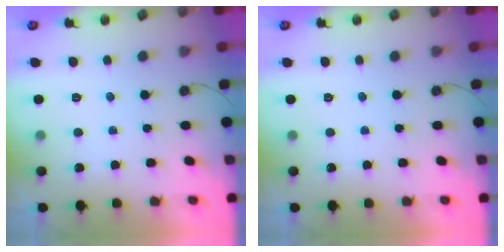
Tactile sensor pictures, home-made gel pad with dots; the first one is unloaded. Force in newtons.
{"total": 0.0}